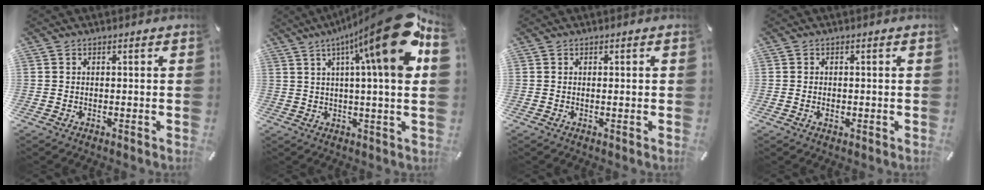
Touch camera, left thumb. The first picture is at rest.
{"total": 23.5, "force": [9.1, 3.2, 21.5], "torque": [-0.306, -0.062, 0.124]}
{"total": 1.1, "force": [0.0, -0.1, 1.1], "torque": [-0.018, -0.005, 0.000]}
{"total": 1.2, "force": [-0.2, 0.8, 0.8], "torque": [-0.016, 0.003, -0.005]}